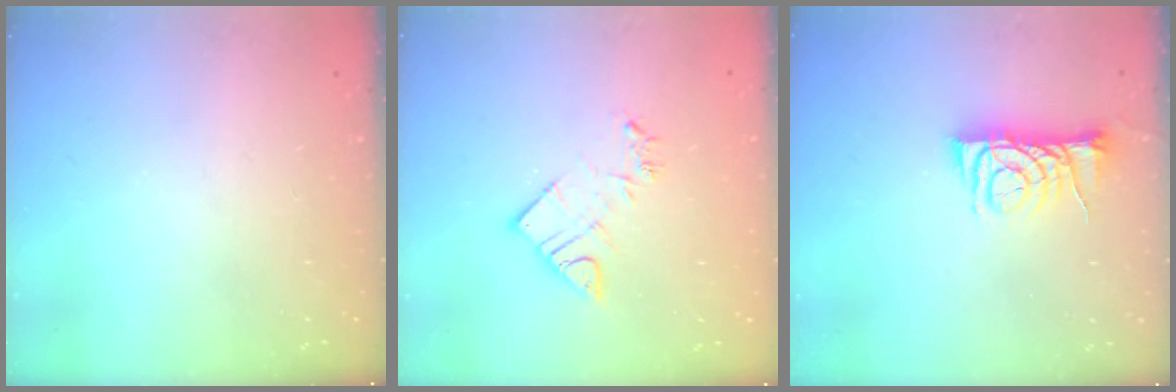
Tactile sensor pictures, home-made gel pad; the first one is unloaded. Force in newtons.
{"total": 9.2, "press": 9.2, "slide": 0.8}
{"total": 7.0, "press": 7.0, "slide": 0.5}